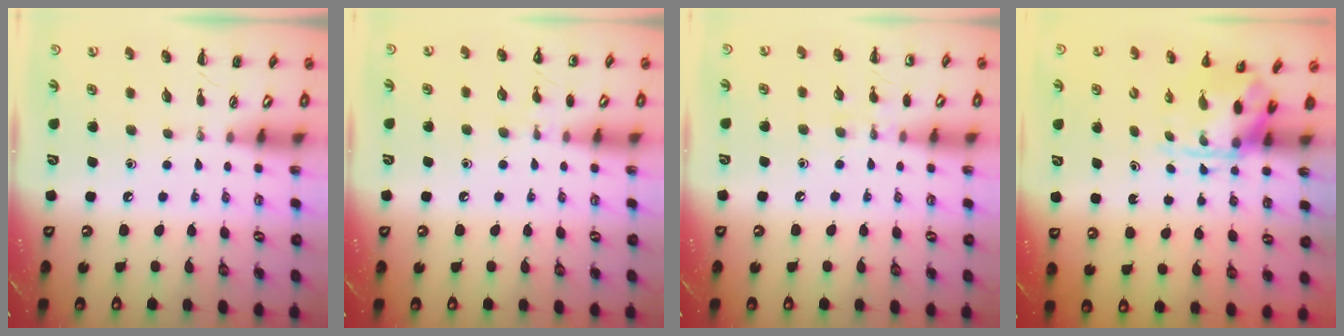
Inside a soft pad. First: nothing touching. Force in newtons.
{"total": 6.8, "press": 6.4, "slide": 2.1}
{"total": 6.5, "press": 6.2, "slide": 1.9}
{"total": 3.7, "press": 3.6, "slide": 0.9}